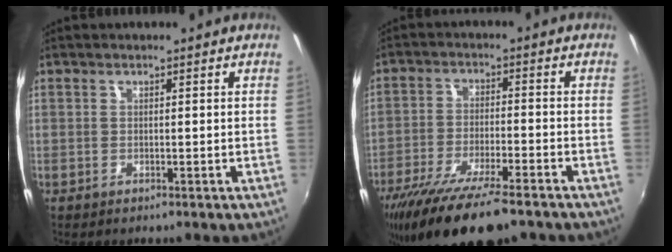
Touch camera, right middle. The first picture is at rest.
{"total": 15.2, "force": [-11.6, 2.8, 9.4], "torque": [-0.193, -0.047, -0.198]}